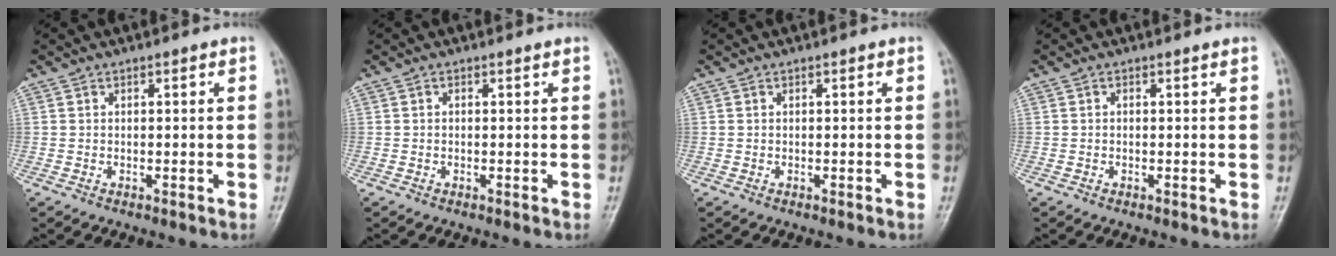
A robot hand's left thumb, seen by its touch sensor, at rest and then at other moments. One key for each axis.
{"total": 0.0}
{"total": 0.0}
{"total": 0.0}